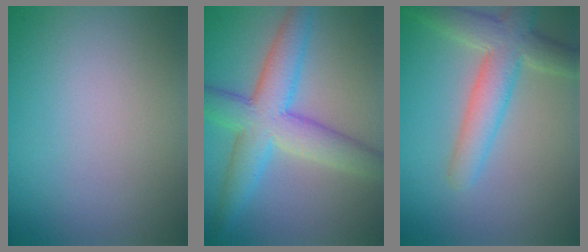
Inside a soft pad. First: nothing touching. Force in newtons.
{"total": 7.1, "press": 7.1, "slide": 0.2}
{"total": 5.1, "press": 5.1, "slide": 0.5}